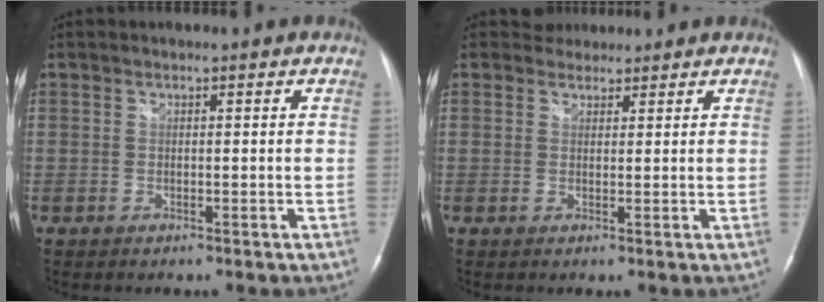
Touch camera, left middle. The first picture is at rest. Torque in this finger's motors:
{"motor_torque": [0.06, 0.00, -0.03, 0.01]}